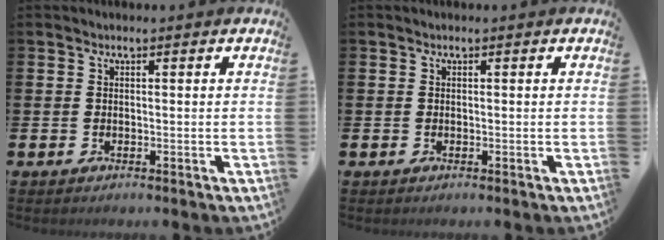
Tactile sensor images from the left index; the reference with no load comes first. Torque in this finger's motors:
{"motor_torque": [-0.08, 0.05, -0.01, 0.00]}